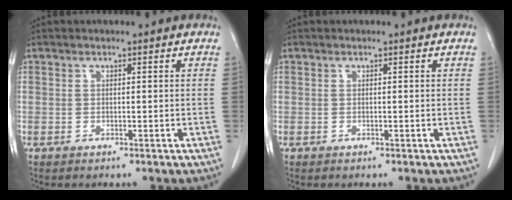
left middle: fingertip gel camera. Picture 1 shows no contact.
{"total": 0.0}